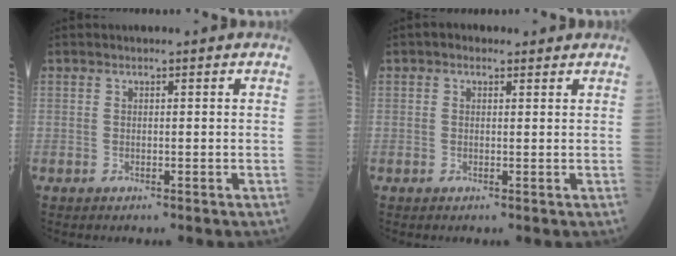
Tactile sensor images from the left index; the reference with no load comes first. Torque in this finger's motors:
{"motor_torque": [0.09, -0.08, -0.41, 0.02]}